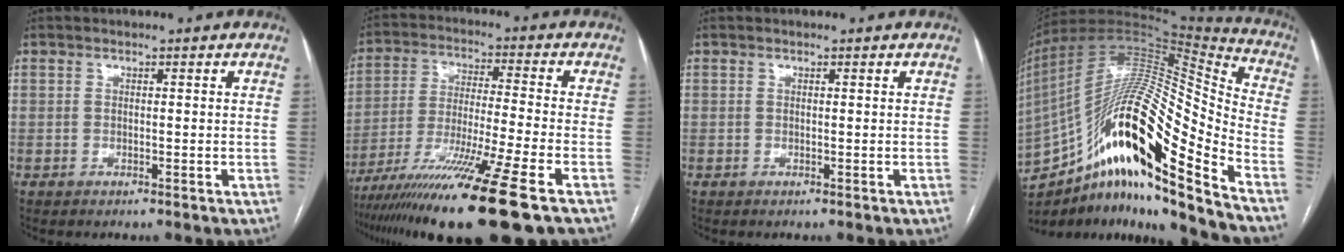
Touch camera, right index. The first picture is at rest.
{"total": 18.1, "force": [-12.1, -1.4, 13.3], "torque": [-0.228, -0.052, -0.209]}
{"total": 0.0}
{"total": 27.3, "force": [-15.3, 3.4, 22.4], "torque": [-0.396, 0.009, -0.268]}